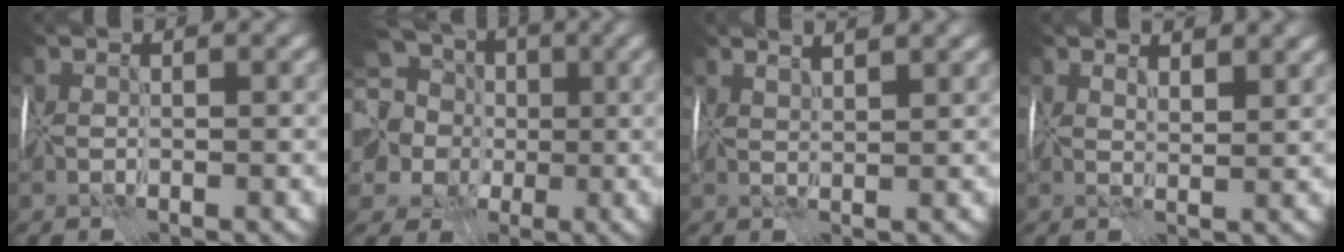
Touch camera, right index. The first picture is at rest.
{"total": 14.1, "force": [1.6, 12.0, 7.3], "torque": [-0.180, 0.022, -0.015]}
{"total": 2.6, "force": [2.2, 0.3, 1.4], "torque": [-0.009, 0.009, 0.019]}
{"total": 2.4, "force": [2.0, 0.6, 1.3], "torque": [-0.020, -0.001, 0.029]}